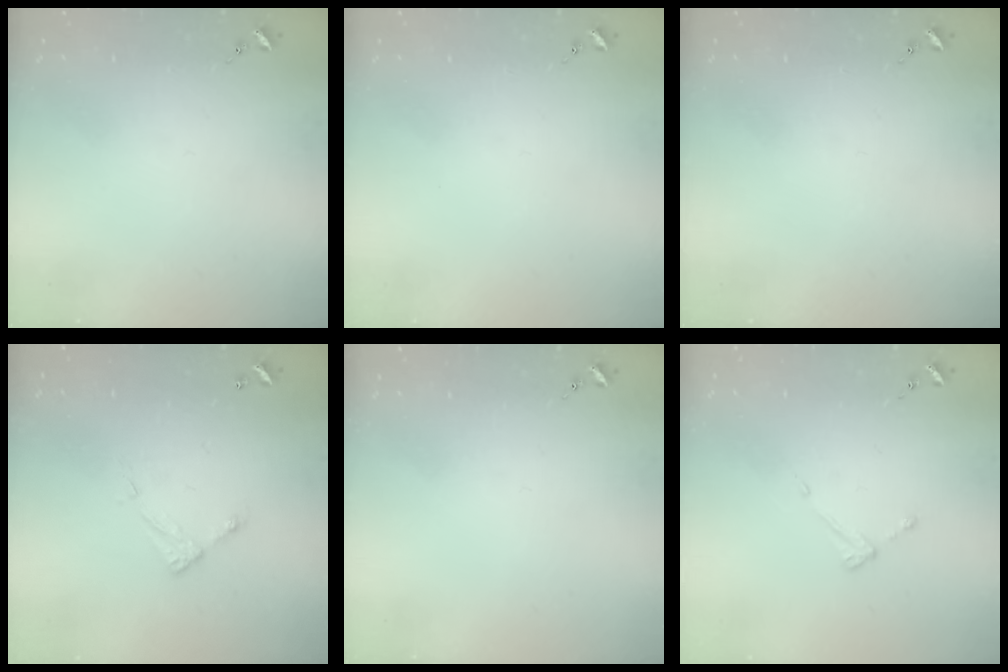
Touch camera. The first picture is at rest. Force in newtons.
{"total": 0.0}
{"total": 0.0}
{"total": 5.3, "press": 5.3, "slide": 0.4}
{"total": 0.0}
{"total": 3.8, "press": 3.8, "slide": 0.4}